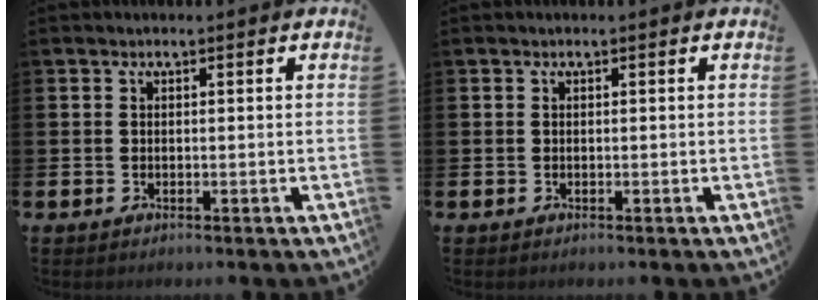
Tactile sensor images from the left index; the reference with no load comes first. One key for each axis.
{"total": 0.0}